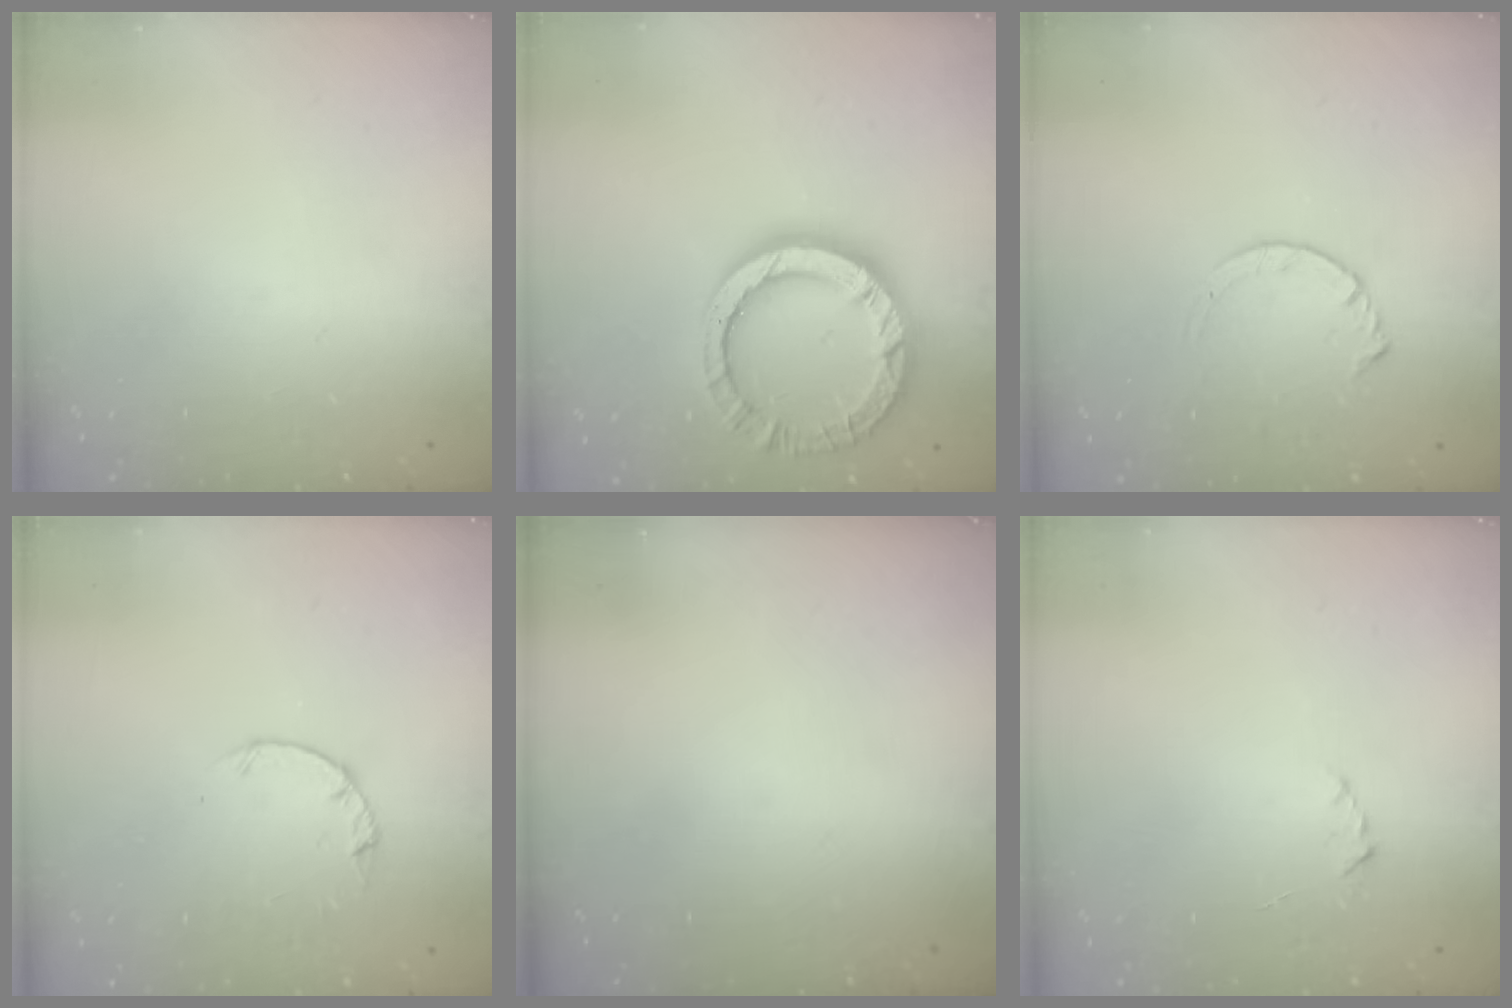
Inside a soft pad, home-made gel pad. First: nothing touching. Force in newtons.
{"total": 13.7, "press": 13.6, "slide": 1.4}
{"total": 4.4, "press": 4.4, "slide": 0.5}
{"total": 2.2, "press": 2.1, "slide": 0.4}
{"total": 0.0}
{"total": 1.9, "press": 1.9, "slide": 0.2}